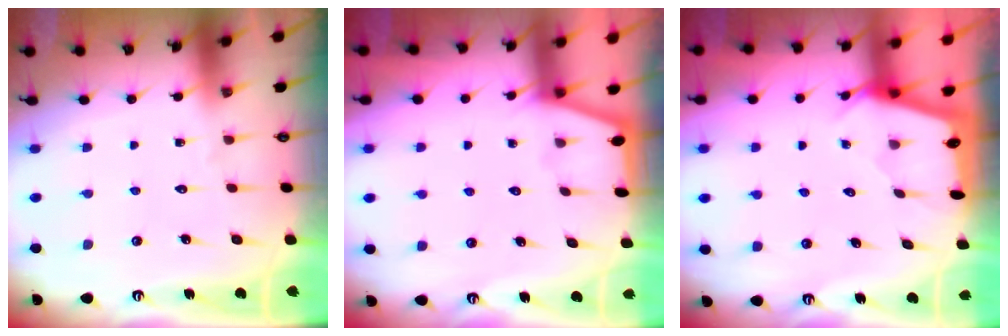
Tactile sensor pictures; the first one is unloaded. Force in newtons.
{"total": 1.1, "press": 1.1, "slide": 0.3}
{"total": 2.2, "press": 2.2, "slide": 0.3}